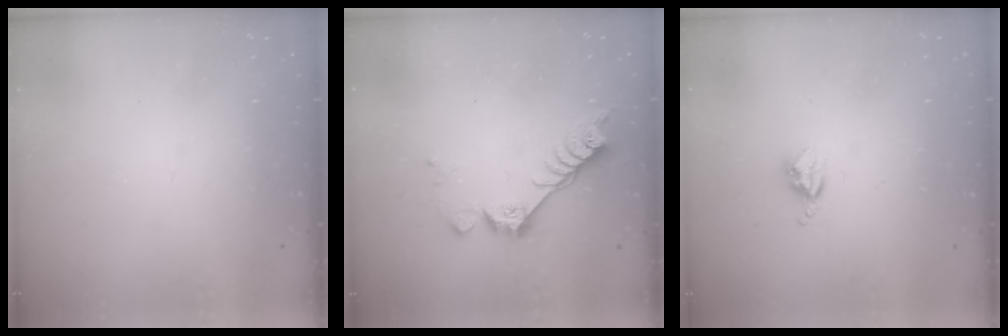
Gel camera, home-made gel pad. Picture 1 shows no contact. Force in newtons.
{"total": 8.3, "press": 8.2, "slide": 0.7}
{"total": 3.8, "press": 3.8, "slide": 0.5}